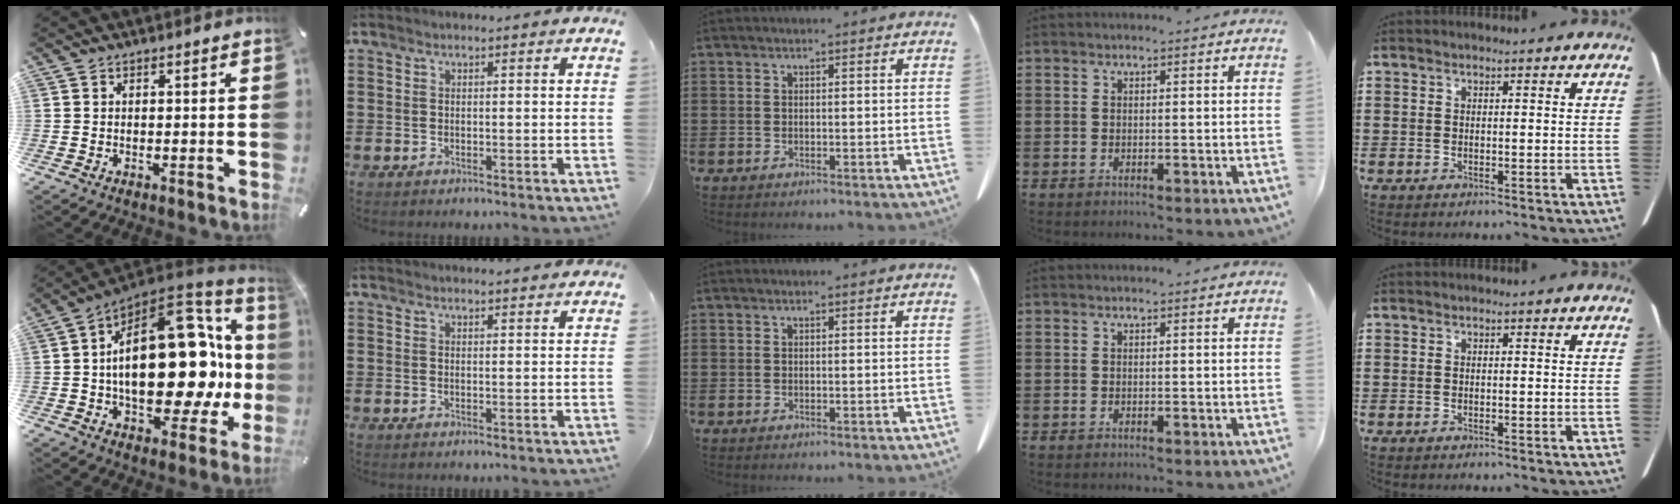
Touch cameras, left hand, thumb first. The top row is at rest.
{"thumb": {"total": 32.6, "force": [0.7, 16.8, 27.9], "torque": [-0.445, -0.019, 0.025]}, "index": {"total": 1.9, "force": [1.9, -0.2, 0.2], "torque": [-0.008, -0.002, 0.038]}}